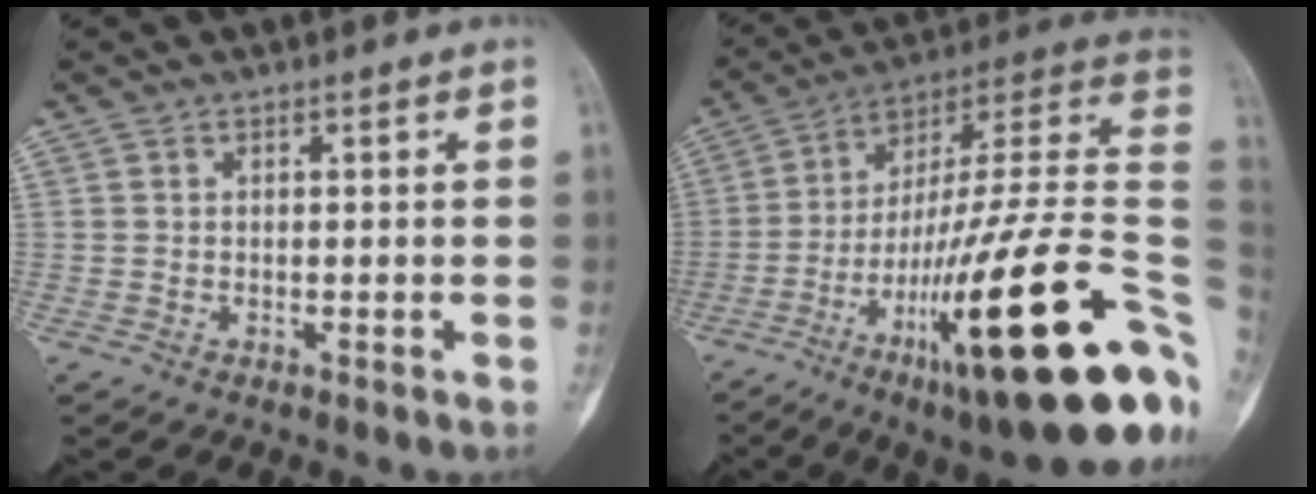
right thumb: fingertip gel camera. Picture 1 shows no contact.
{"total": 34.2, "force": [-10.8, 7.2, 31.6], "torque": [-0.403, 0.068, -0.173]}